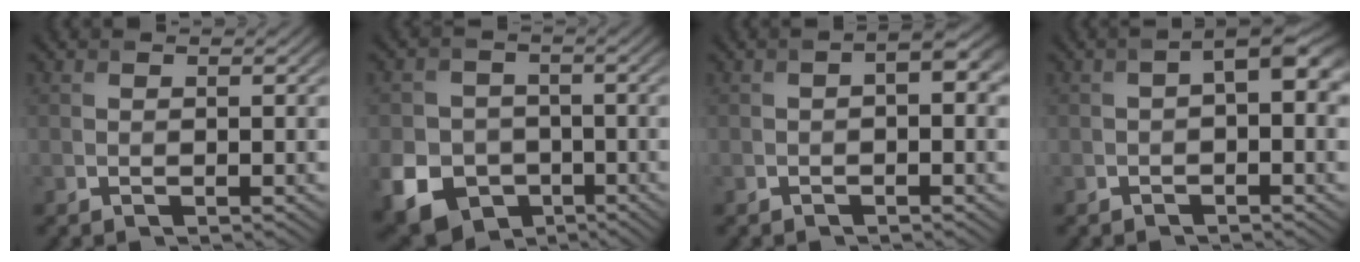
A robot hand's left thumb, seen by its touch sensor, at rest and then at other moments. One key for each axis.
{"total": 11.8, "fx": -4.8, "fy": 10.0, "fz": 4.2, "tx": -0.109, "ty": -0.048, "tz": -0.102}
{"total": 3.4, "fx": 0.0, "fy": 1.7, "fz": 2.9, "tx": -0.043, "ty": 0.005, "tz": -0.003}
{"total": 4.9, "fx": 0.2, "fy": 2.7, "fz": 4.2, "tx": -0.059, "ty": 0.005, "tz": 0.001}